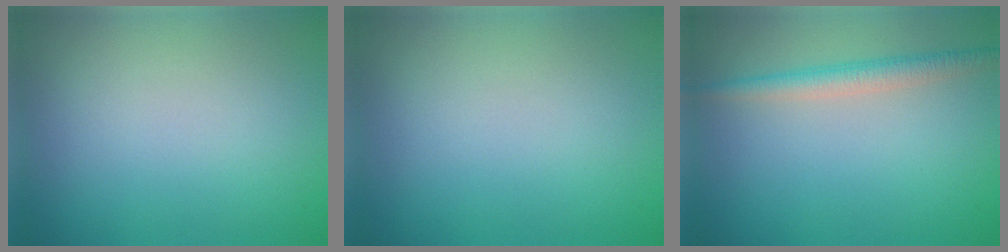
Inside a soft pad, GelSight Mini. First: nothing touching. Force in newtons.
{"total": 0.0}
{"total": 2.4, "press": 2.4, "slide": 0.1}